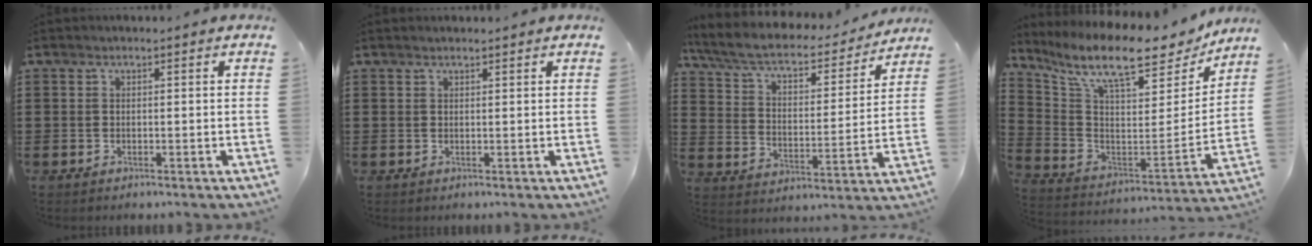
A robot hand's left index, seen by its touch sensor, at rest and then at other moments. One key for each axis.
{"total": 0.7, "fx": 0.7, "fy": 0.1, "fz": 0.3, "tx": -0.006, "ty": -0.001, "tz": 0.013}
{"total": 6.5, "fx": 5.3, "fy": 1.5, "fz": 3.3, "tx": -0.088, "ty": -0.036, "tz": 0.086}
{"total": 11.3, "fx": 9.0, "fy": 2.5, "fz": 6.4, "tx": -0.146, "ty": -0.066, "tz": 0.153}